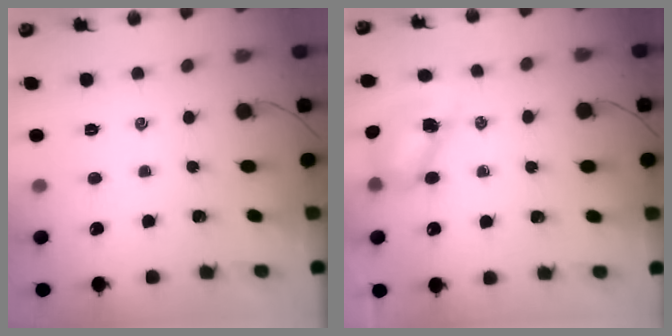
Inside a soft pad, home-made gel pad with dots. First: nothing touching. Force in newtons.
{"total": 8.6, "press": 8.4, "slide": 1.5}